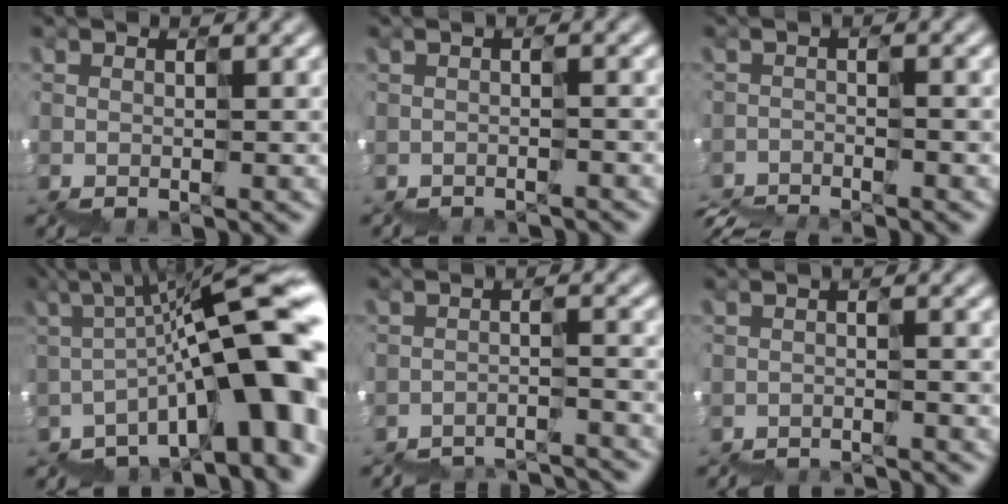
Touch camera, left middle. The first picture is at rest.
{"total": 2.2, "force": [-2.2, 0.2, 0.3], "torque": [0.009, 0.004, -0.022]}
{"total": 4.7, "force": [-4.6, 0.3, 1.0], "torque": [-0.015, 0.000, -0.062]}
{"total": 14.1, "force": [-2.9, 4.4, 13.1], "torque": [-0.160, 0.036, -0.036]}
{"total": 7.5, "force": [-7.4, 0.9, 1.0], "torque": [-0.011, 0.014, -0.088]}
{"total": 2.8, "force": [-2.8, 0.0, 0.2], "torque": [0.004, 0.003, -0.035]}